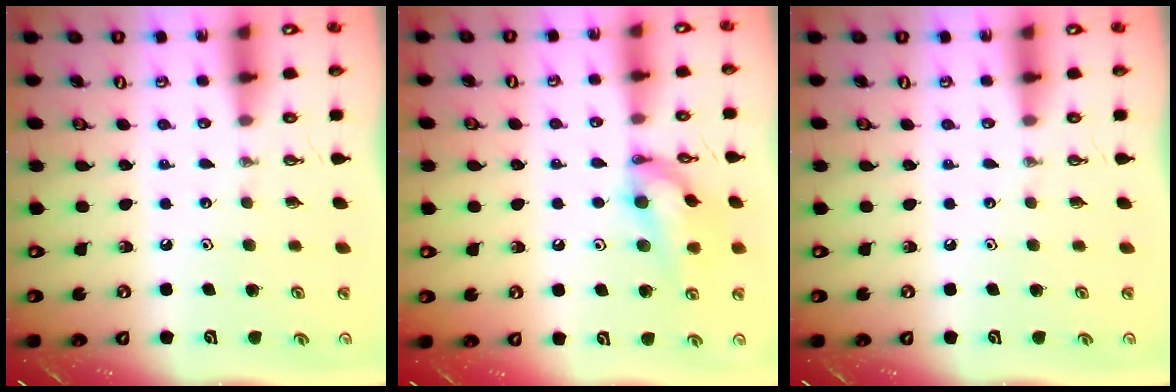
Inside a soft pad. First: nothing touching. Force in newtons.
{"total": 13.3, "press": 13.3, "slide": 0.7}
{"total": 0.0}